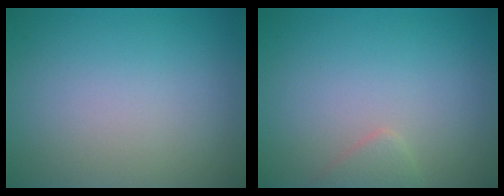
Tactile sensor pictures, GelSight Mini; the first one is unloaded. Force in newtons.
{"total": 1.3, "press": 1.2, "slide": 0.1}